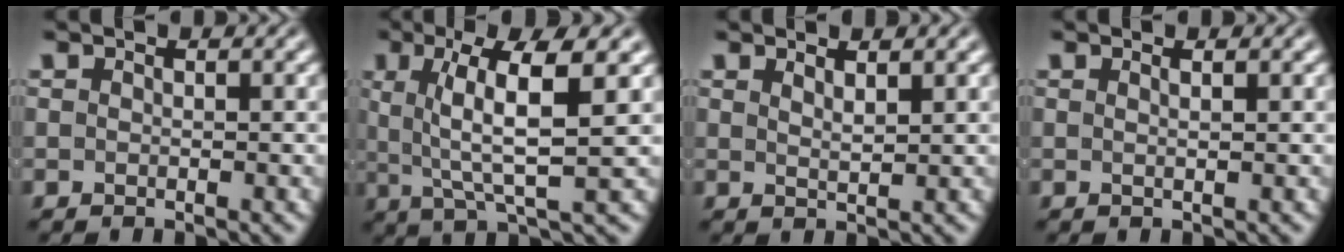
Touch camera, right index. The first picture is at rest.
{"total": 6.2, "force": [1.5, 1.3, 5.9], "torque": [-0.092, -0.004, 0.032]}
{"total": 1.7, "force": [1.2, -1.1, 0.5], "torque": [-0.003, -0.009, 0.031]}
{"total": 1.1, "force": [0.1, -0.9, 0.5], "torque": [-0.007, -0.005, 0.007]}